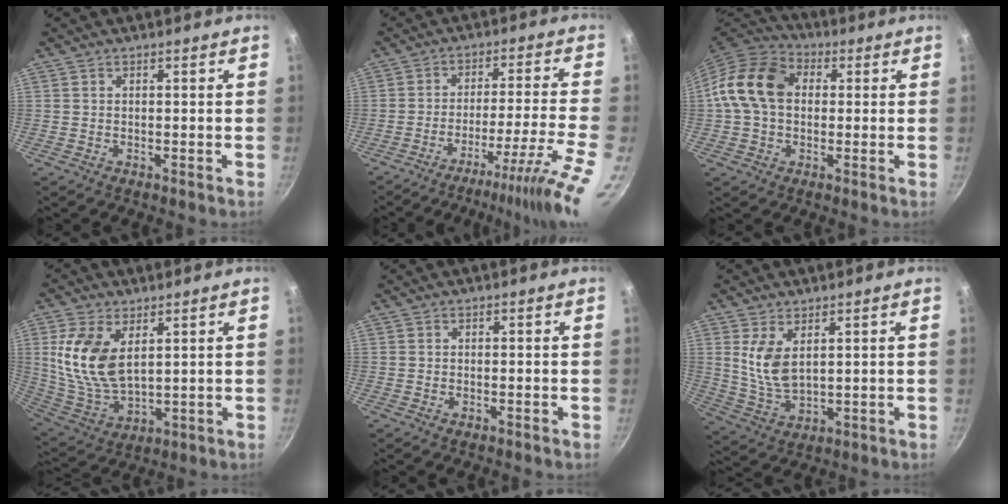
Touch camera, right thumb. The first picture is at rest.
{"total": 11.9, "force": [-8.2, -1.3, 8.5], "torque": [-0.136, 0.045, -0.130]}
{"total": 13.1, "force": [1.3, 9.8, 8.6], "torque": [-0.129, 0.023, 0.004]}
{"total": 13.7, "force": [3.8, 7.7, 10.6], "torque": [-0.209, -0.025, 0.088]}
{"total": 0.6, "force": [-0.2, 0.2, 0.5], "torque": [-0.009, 0.002, -0.005]}
{"total": 7.8, "force": [2.6, 4.1, 6.2], "torque": [-0.116, -0.028, 0.062]}